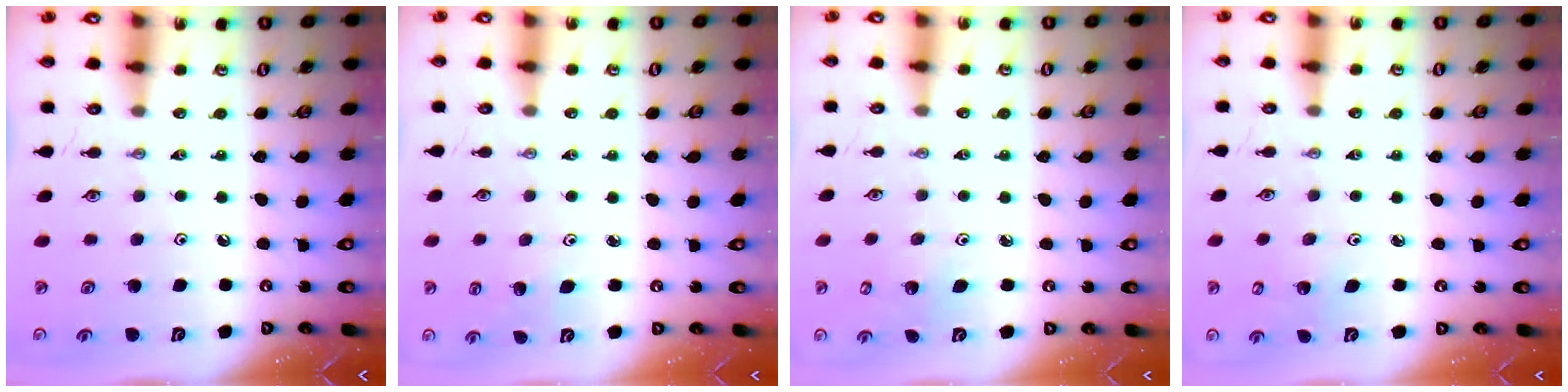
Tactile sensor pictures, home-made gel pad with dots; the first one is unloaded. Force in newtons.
{"total": 2.8, "press": 2.6, "slide": 1.2}
{"total": 3.5, "press": 3.5, "slide": 0.3}
{"total": 2.0, "press": 2.0, "slide": 0.2}